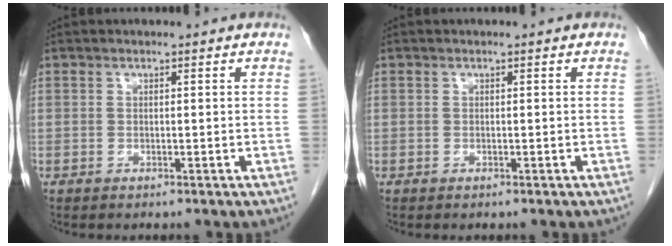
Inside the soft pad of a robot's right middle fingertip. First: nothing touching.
{"total": 0.0}